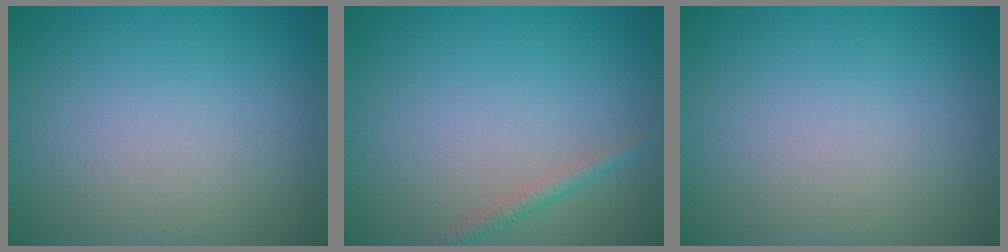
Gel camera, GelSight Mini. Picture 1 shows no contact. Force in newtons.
{"total": 1.2, "press": 1.2, "slide": 0.0}
{"total": 0.0}